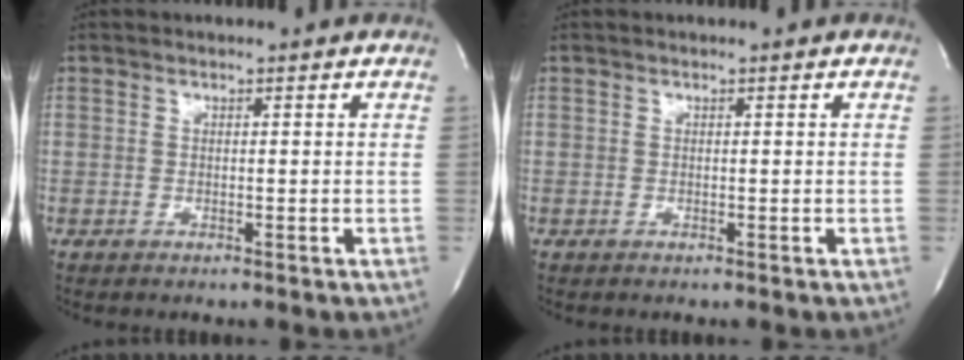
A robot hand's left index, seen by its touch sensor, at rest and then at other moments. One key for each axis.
{"total": 0.0}